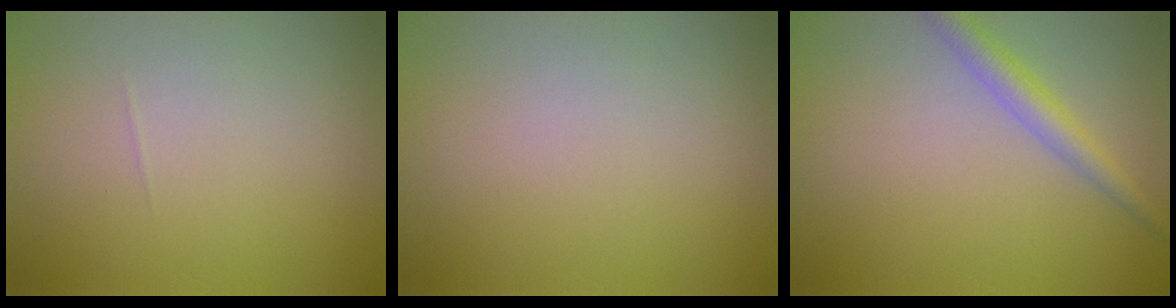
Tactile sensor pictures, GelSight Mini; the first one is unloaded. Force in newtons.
{"total": 0.0}
{"total": 2.7, "press": 2.7, "slide": 0.1}